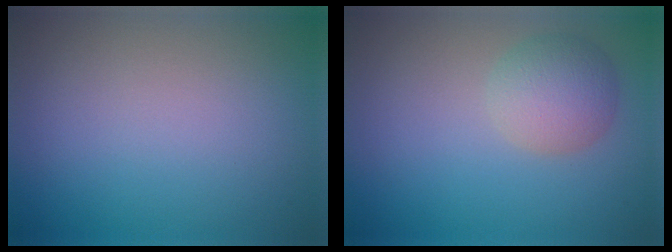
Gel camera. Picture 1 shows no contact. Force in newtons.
{"total": 3.5, "press": 3.5, "slide": 0.1}